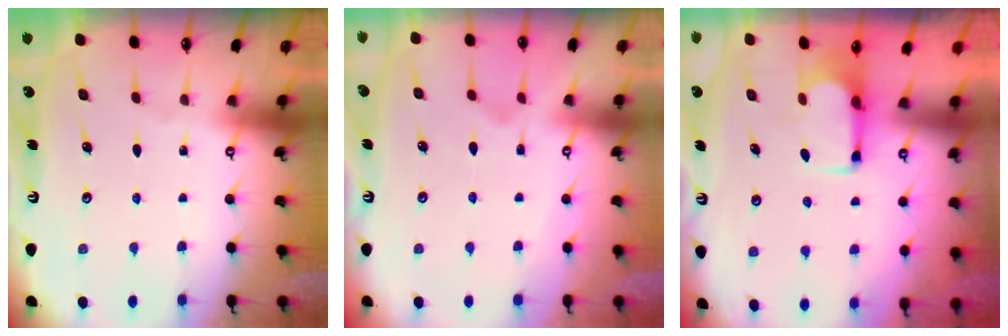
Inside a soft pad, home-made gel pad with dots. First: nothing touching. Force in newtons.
{"total": 3.4, "press": 3.1, "slide": 1.2}
{"total": 1.7, "press": 1.4, "slide": 0.9}